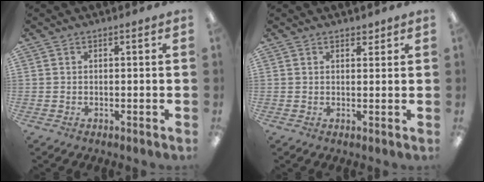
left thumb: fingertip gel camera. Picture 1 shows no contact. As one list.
[{"total": 1.8, "force": [1.4, 0.9, 0.7], "torque": [0.001, -0.006, 0.023]}]